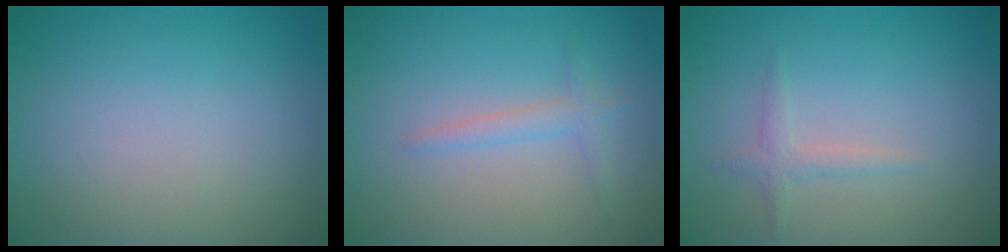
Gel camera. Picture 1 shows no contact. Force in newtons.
{"total": 1.6, "press": 1.6, "slide": 0.1}
{"total": 1.3, "press": 1.3, "slide": 0.1}